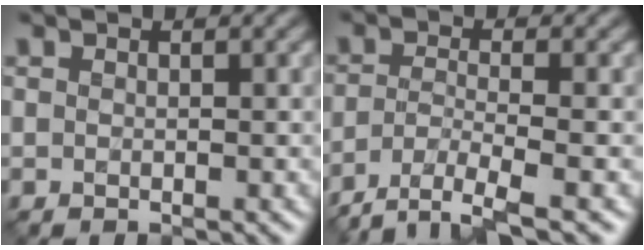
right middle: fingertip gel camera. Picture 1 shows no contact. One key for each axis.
{"total": 4.4, "fx": -3.3, "fy": 0.9, "fz": 2.8, "tx": -0.052, "ty": -0.010, "tz": -0.070}